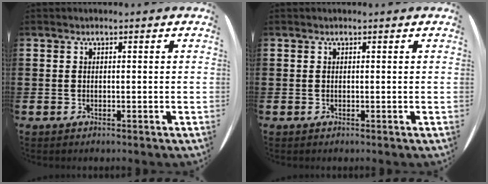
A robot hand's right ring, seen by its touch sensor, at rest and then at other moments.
{"total": 0.0}